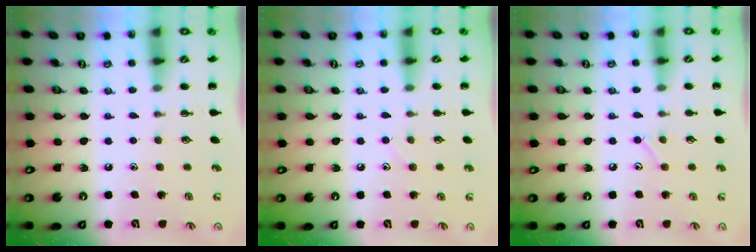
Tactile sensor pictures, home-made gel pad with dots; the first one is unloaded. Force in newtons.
{"total": 4.5, "press": 4.2, "slide": 1.6}
{"total": 4.9, "press": 4.8, "slide": 1.1}